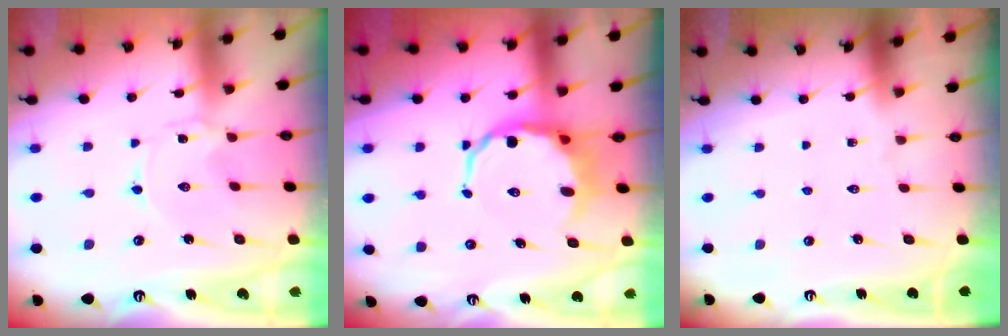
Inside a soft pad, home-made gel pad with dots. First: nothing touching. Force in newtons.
{"total": 8.2, "press": 7.8, "slide": 2.3}
{"total": 0.0}